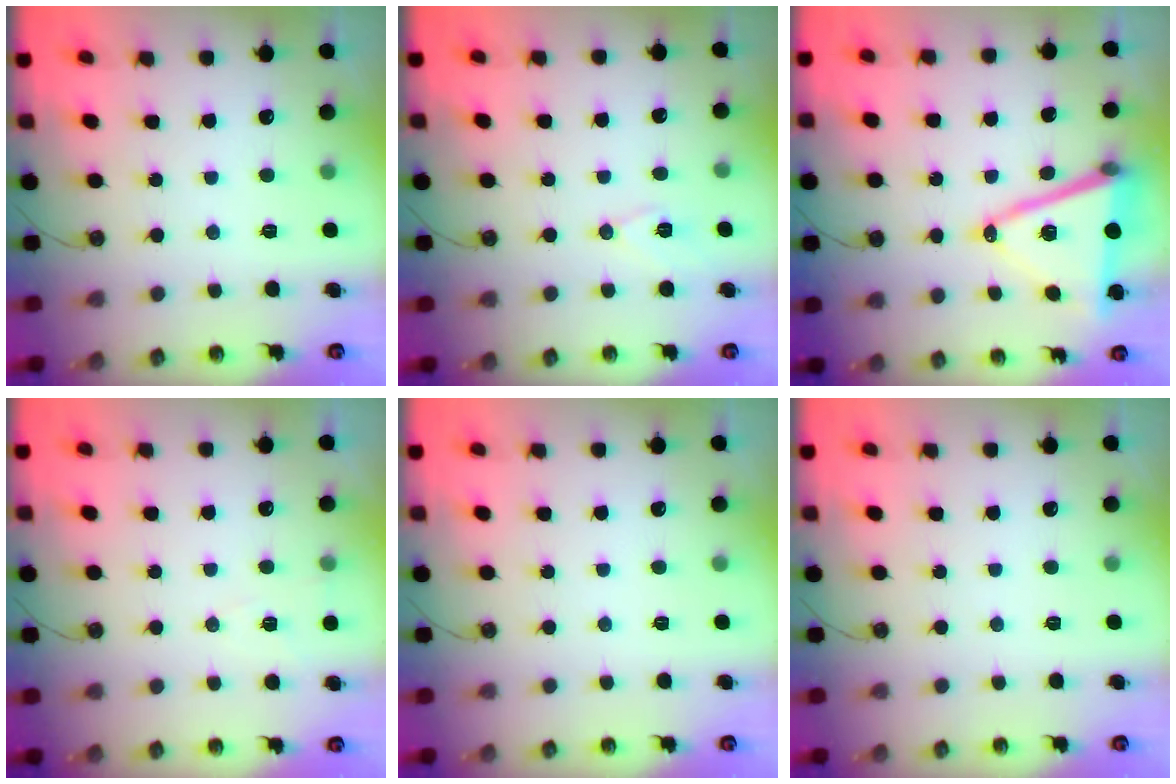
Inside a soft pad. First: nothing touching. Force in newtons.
{"total": 7.3, "press": 6.1, "slide": 4.0}
{"total": 15.2, "press": 14.7, "slide": 3.9}
{"total": 6.9, "press": 5.7, "slide": 4.0}
{"total": 0.0}
{"total": 0.0}